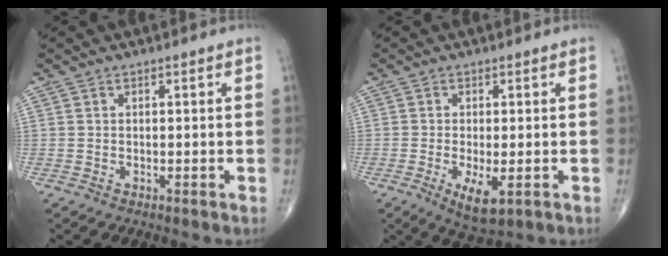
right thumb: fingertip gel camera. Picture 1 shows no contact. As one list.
[{"total": 6.0, "force": [-1.9, 2.1, 5.3], "torque": [-0.091, -0.014, -0.026]}]